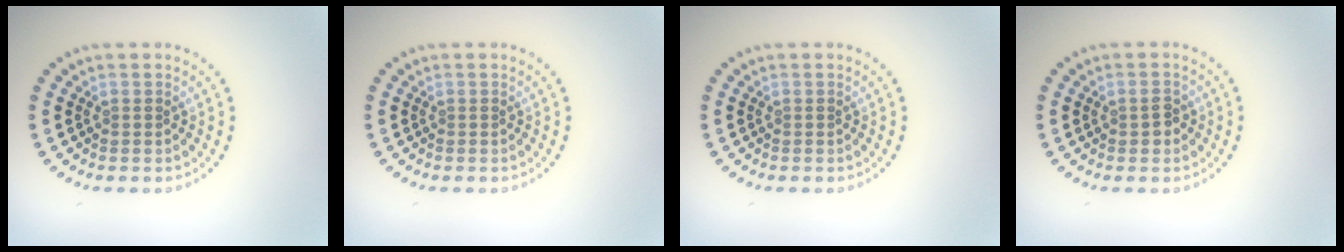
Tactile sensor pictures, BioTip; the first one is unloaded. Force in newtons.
{"total": 0.0}
{"total": 0.0}
{"total": 1.3, "press": 1.3, "slide": 0.1}